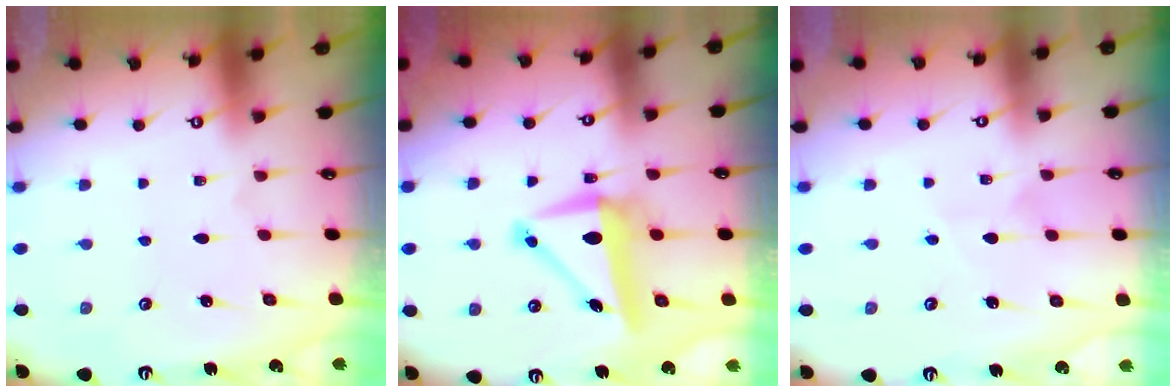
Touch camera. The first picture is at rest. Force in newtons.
{"total": 8.8, "press": 8.5, "slide": 1.9}
{"total": 5.8, "press": 5.8, "slide": 0.6}